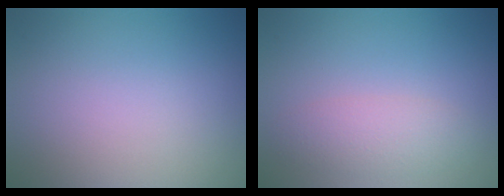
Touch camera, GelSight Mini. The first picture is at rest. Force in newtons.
{"total": 2.3, "press": 2.3, "slide": 0.2}